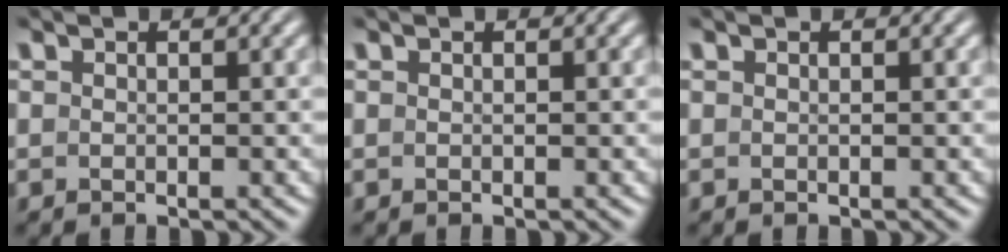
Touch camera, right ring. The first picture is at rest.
{"total": 0.0}
{"total": 0.0}